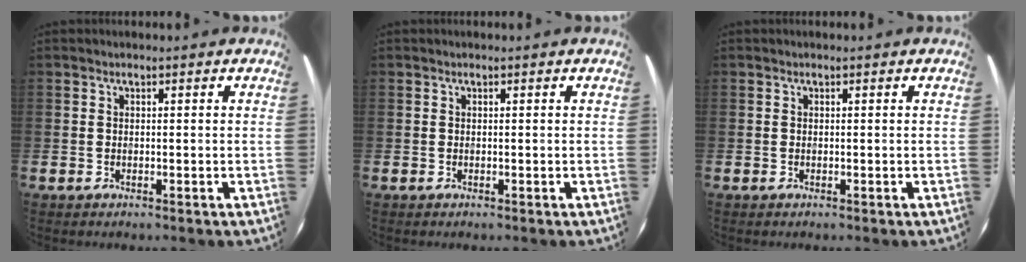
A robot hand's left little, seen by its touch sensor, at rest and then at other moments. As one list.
[{"total": 0.0}, {"total": 0.0}]